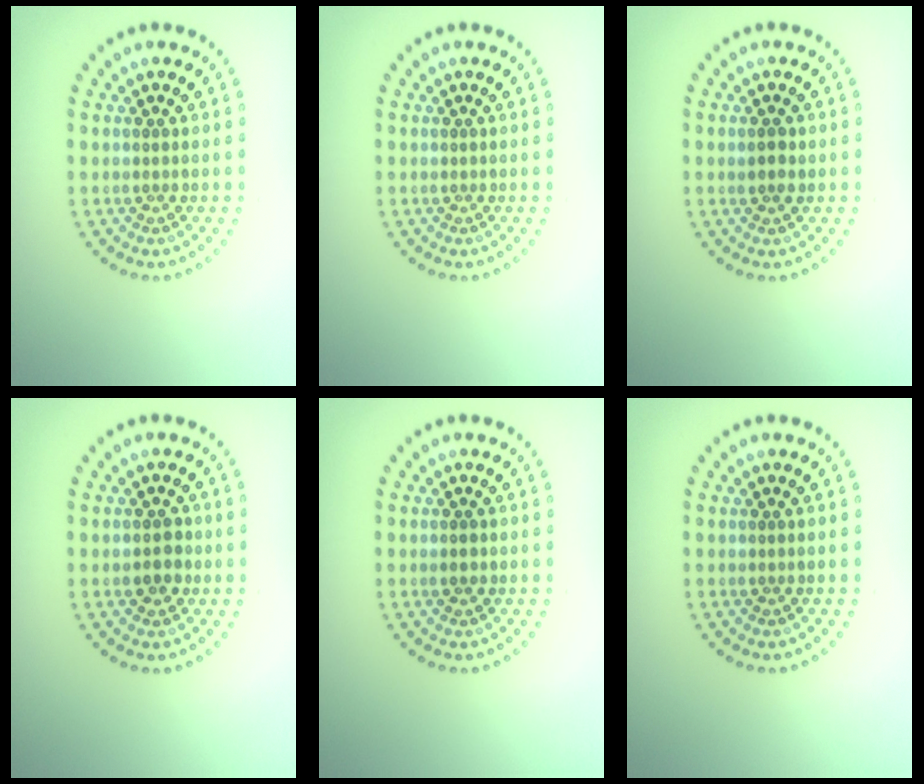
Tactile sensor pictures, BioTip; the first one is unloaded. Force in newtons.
{"total": 0.0}
{"total": 1.2, "press": 1.2, "slide": 0.2}
{"total": 1.8, "press": 1.7, "slide": 0.4}
{"total": 1.0, "press": 1.0, "slide": 0.1}
{"total": 0.0}